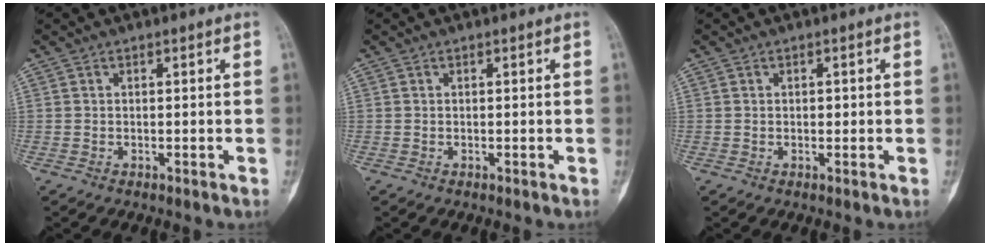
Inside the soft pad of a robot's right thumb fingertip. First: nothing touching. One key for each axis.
{"total": 0.0}
{"total": 0.9, "fx": 0.1, "fy": 0.6, "fz": 0.6, "tx": -0.007, "ty": 0.001, "tz": 0.003}